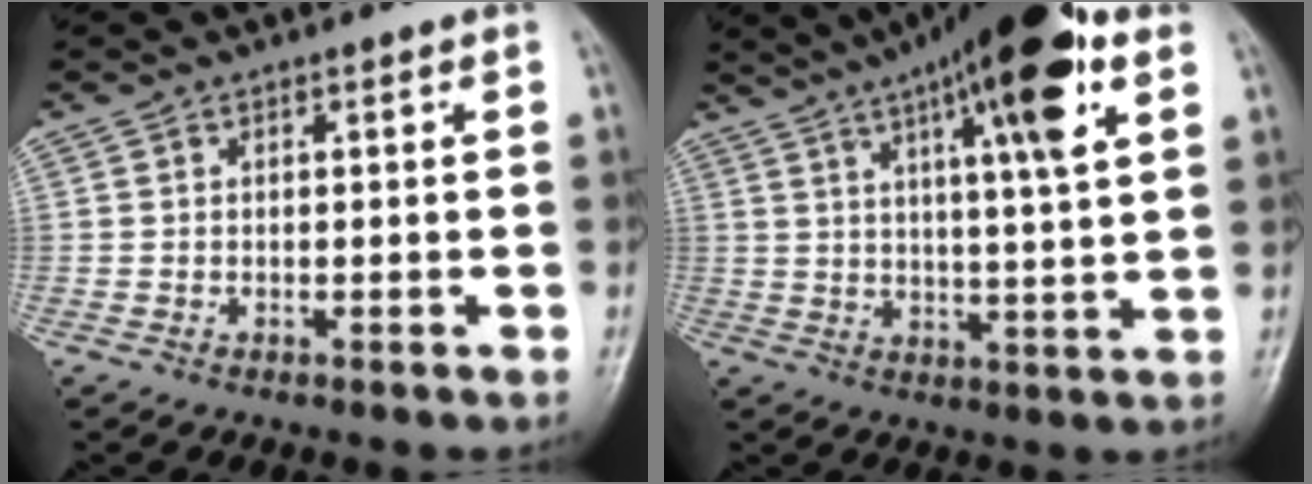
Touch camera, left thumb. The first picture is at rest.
{"total": 18.6, "force": [9.1, 3.5, 15.8], "torque": [-0.233, -0.010, 0.138]}